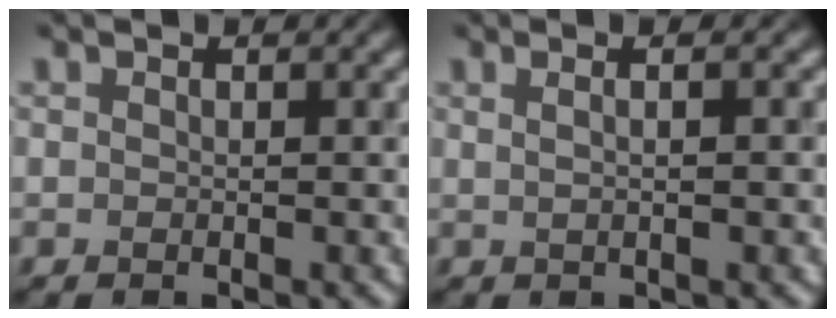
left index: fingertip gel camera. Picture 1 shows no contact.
{"total": 4.3, "force": [1.5, 2.1, 3.4], "torque": [-0.025, 0.026, -0.010]}